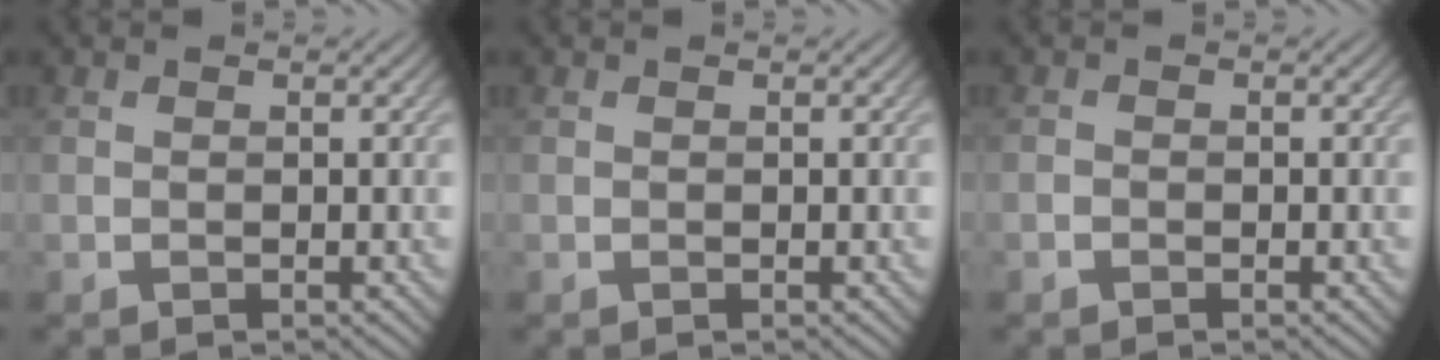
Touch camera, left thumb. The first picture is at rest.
{"total": 0.0}
{"total": 0.6, "force": [-0.5, 0.3, 0.1], "torque": [-0.002, 0.002, -0.013]}